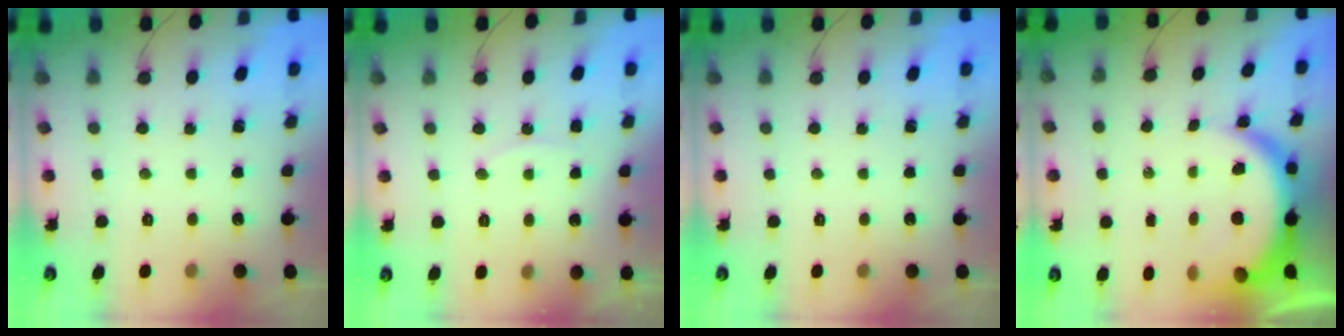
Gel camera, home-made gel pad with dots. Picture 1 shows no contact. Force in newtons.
{"total": 7.7, "press": 7.6, "slide": 0.9}
{"total": 0.0}
{"total": 10.4, "press": 10.3, "slide": 1.2}